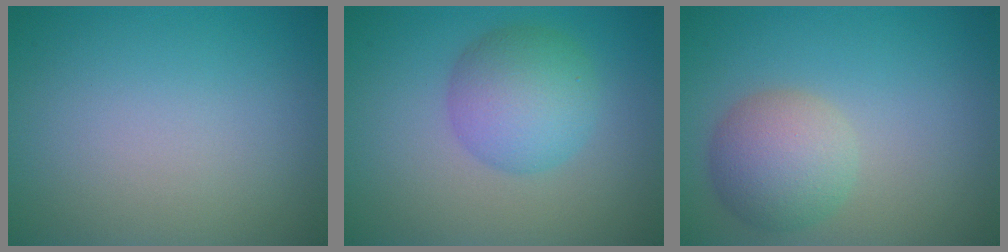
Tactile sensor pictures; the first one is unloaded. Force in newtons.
{"total": 5.0, "press": 5.0, "slide": 0.2}
{"total": 4.4, "press": 4.4, "slide": 0.2}